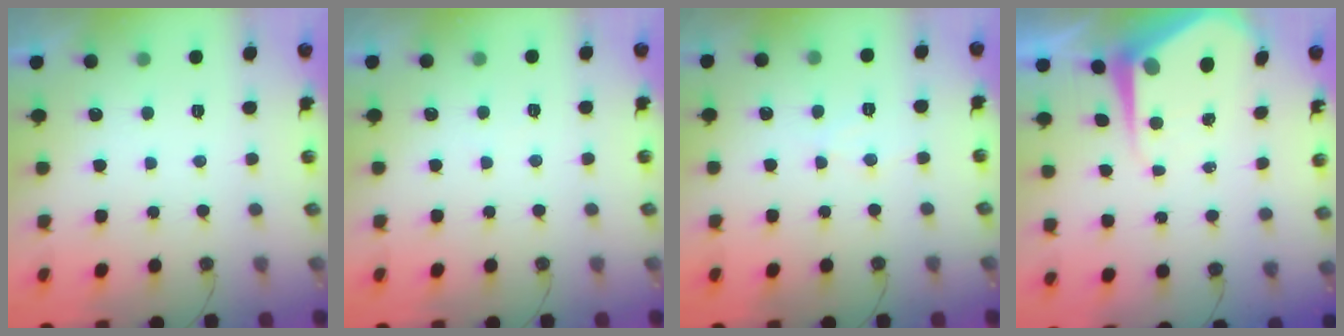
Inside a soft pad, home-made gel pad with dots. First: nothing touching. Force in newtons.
{"total": 3.0, "press": 2.9, "slide": 0.5}
{"total": 5.2, "press": 5.2, "slide": 0.8}
{"total": 7.7, "press": 7.6, "slide": 0.6}